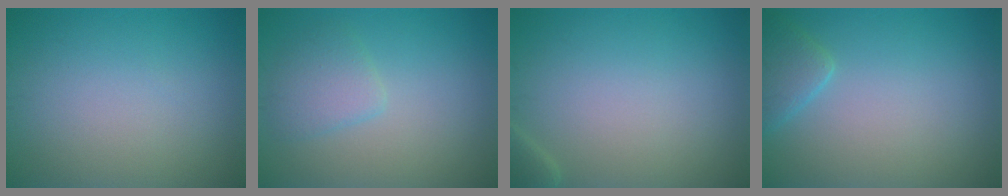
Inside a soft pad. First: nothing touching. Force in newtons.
{"total": 2.4, "press": 2.4, "slide": 0.3}
{"total": 1.1, "press": 1.1, "slide": 0.1}
{"total": 2.2, "press": 2.2, "slide": 0.1}